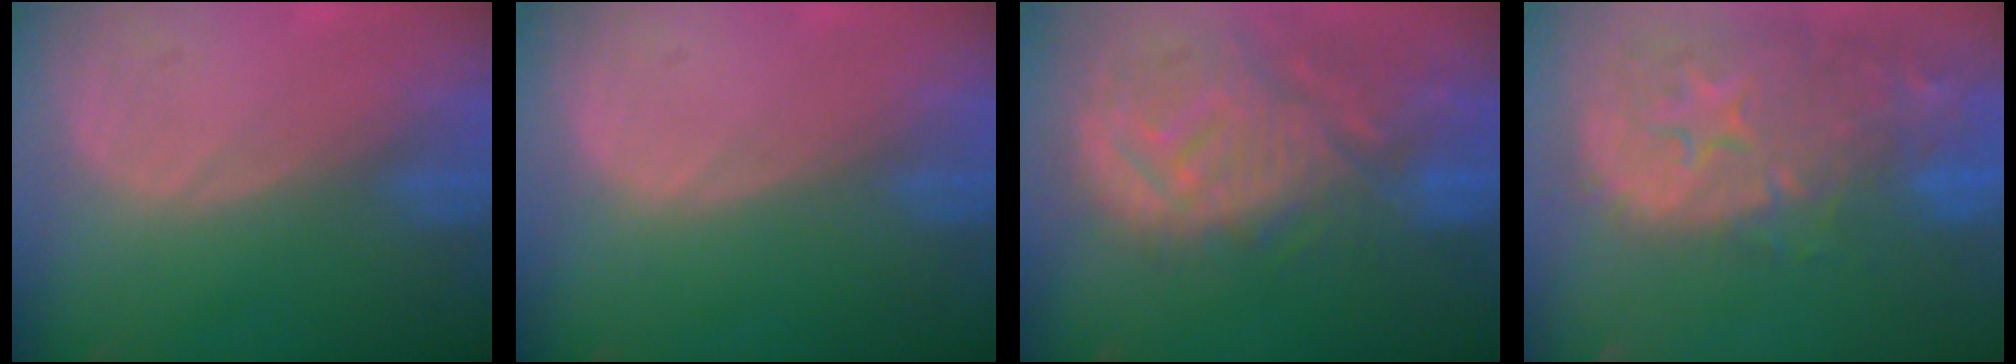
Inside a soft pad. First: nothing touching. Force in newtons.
{"total": 0.0}
{"total": 12.6, "press": 11.1, "slide": 6.0}
{"total": 15.1, "press": 12.1, "slide": 9.0}